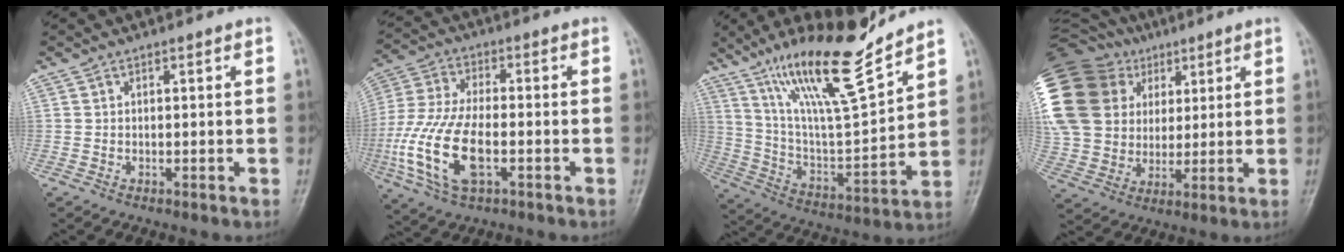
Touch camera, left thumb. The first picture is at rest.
{"total": 15.7, "force": [-4.3, 7.4, 13.2], "torque": [-0.295, 0.009, -0.080]}
{"total": 19.6, "force": [14.5, 2.9, 12.9], "torque": [-0.198, -0.079, 0.265]}
{"total": 30.1, "force": [11.0, 23.3, 15.5], "torque": [-0.371, 0.066, 0.224]}